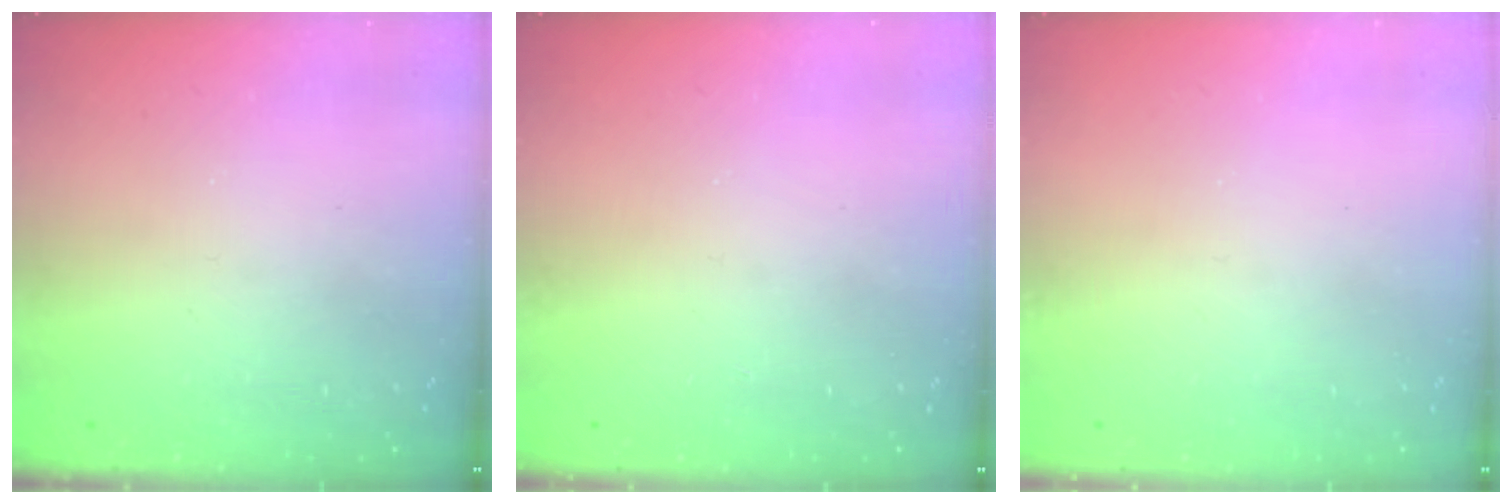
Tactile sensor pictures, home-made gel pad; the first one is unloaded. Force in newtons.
{"total": 1.7, "press": 1.7, "slide": 0.2}
{"total": 0.0}